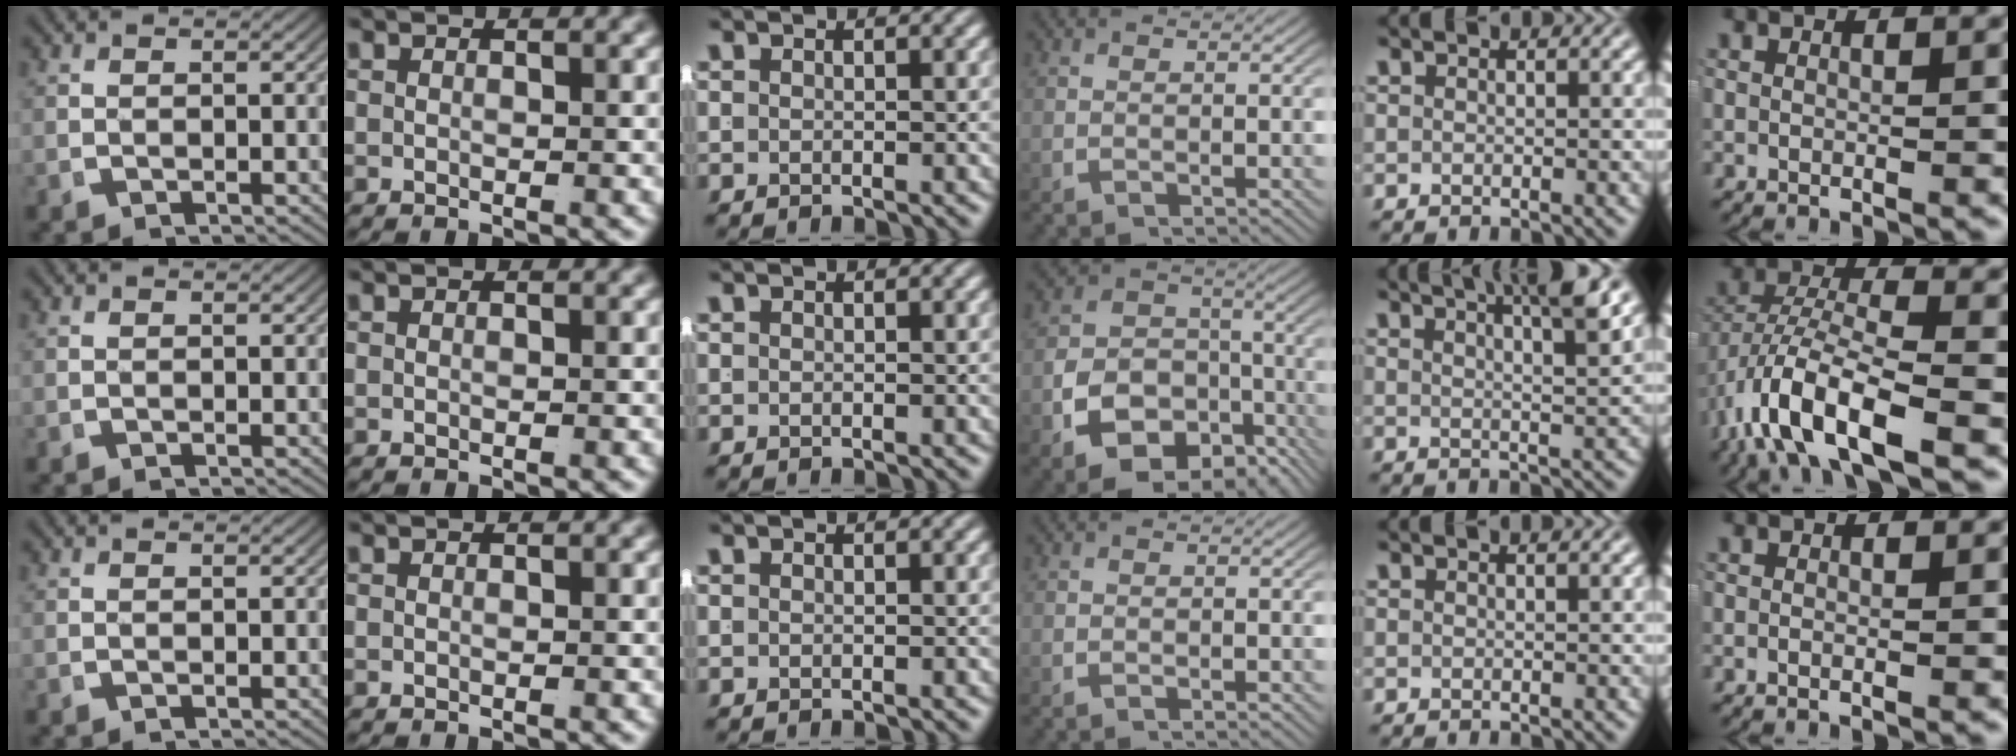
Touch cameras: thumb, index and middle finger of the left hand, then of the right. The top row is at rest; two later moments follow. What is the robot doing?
{"motion": "lift_and_place", "object": "jacket"}